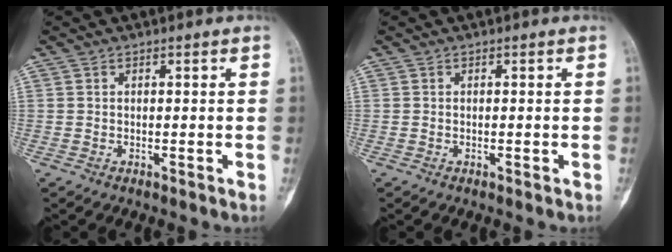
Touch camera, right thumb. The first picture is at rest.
{"total": 0.5, "force": [-0.2, 0.2, 0.5], "torque": [-0.008, -0.001, -0.002]}